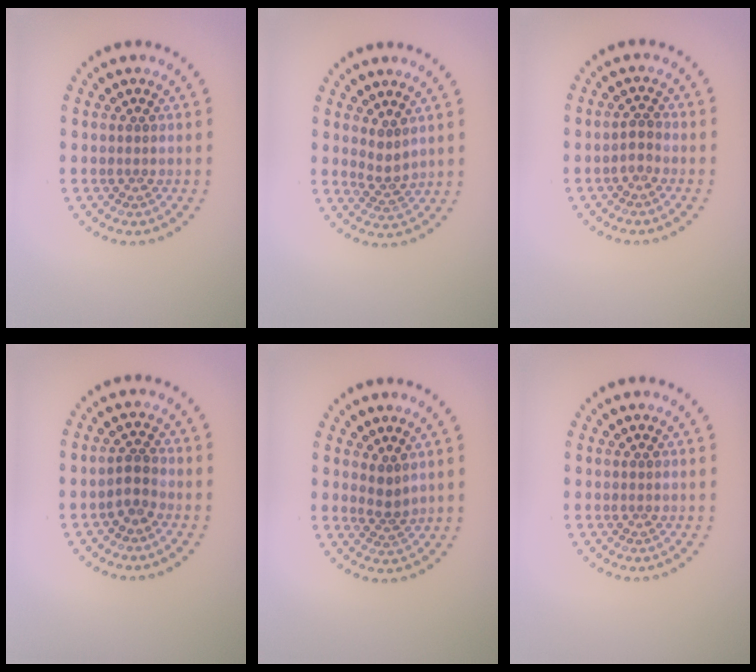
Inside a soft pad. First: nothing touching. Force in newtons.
{"total": 1.7, "press": 1.3, "slide": 1.1}
{"total": 1.2, "press": 0.9, "slide": 0.7}
{"total": 1.7, "press": 1.5, "slide": 0.9}
{"total": 1.5, "press": 1.2, "slide": 1.0}
{"total": 0.0}